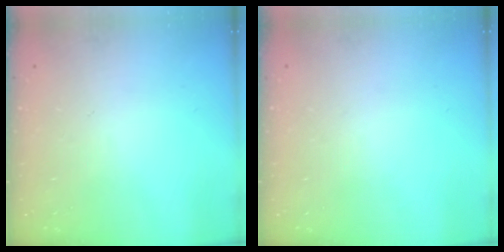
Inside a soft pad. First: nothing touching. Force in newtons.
{"total": 0.0}